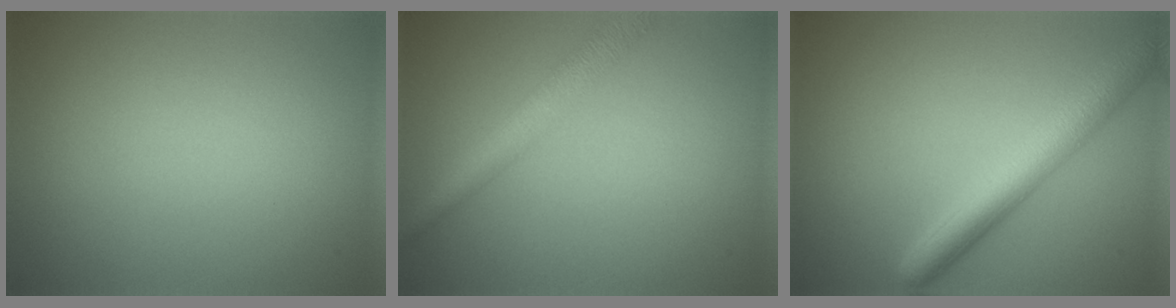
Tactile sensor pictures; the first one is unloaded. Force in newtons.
{"total": 3.4, "press": 3.4, "slide": 0.1}
{"total": 4.9, "press": 4.9, "slide": 0.2}